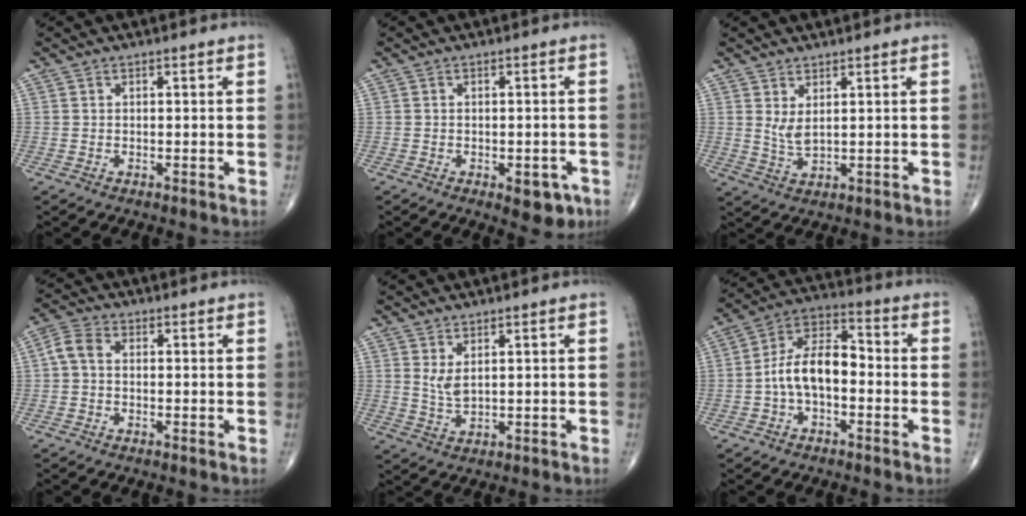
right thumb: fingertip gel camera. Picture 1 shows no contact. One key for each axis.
{"total": 5.0, "fx": -2.2, "fy": 2.5, "fz": 3.7, "tx": -0.024, "ty": 0.006, "tz": -0.020}
{"total": 3.4, "fx": 1.3, "fy": 1.1, "fz": 2.9, "tx": -0.056, "ty": -0.019, "tz": 0.032}
{"total": 3.7, "fx": 0.0, "fy": 2.5, "fz": 2.8, "tx": -0.059, "ty": 0.011, "tz": -0.008}
{"total": 3.1, "fx": 1.3, "fy": 1.1, "fz": 2.6, "tx": -0.051, "ty": -0.015, "tz": 0.031}
{"total": 10.7, "fx": -2.0, "fy": 5.8, "fz": 8.7, "tx": -0.146, "ty": 0.045, "tz": -0.047}